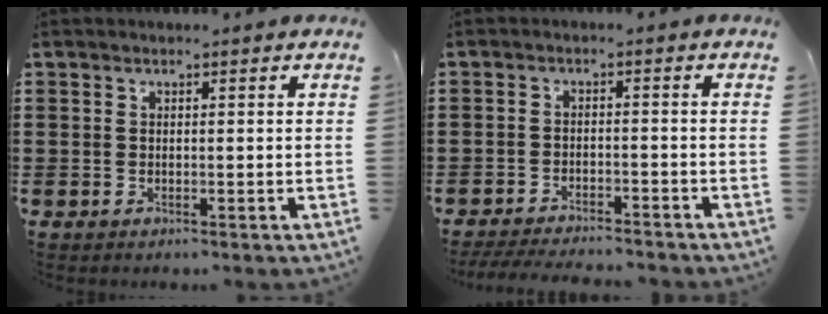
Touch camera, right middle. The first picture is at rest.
{"total": 3.6, "force": [-3.5, 0.2, 0.7], "torque": [-0.019, -0.002, -0.073]}